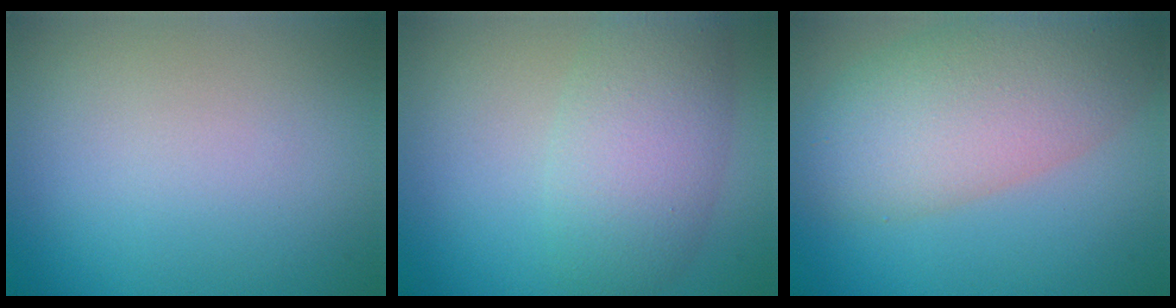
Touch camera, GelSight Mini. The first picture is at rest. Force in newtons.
{"total": 5.8, "press": 5.8, "slide": 0.2}
{"total": 8.3, "press": 8.3, "slide": 0.3}